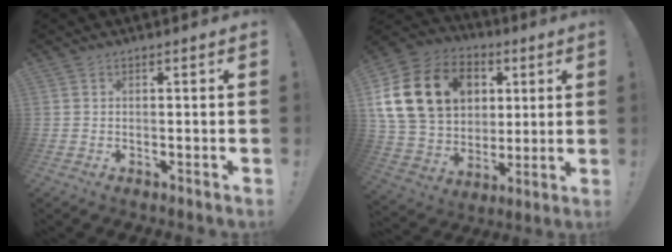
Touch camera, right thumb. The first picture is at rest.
{"total": 22.5, "force": [7.1, 17.3, 12.4], "torque": [-0.220, -0.012, 0.158]}